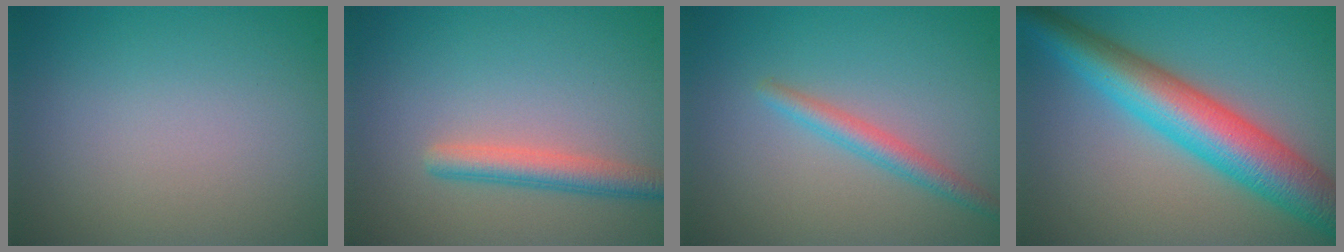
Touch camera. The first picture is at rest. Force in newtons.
{"total": 2.7, "press": 2.7, "slide": 0.3}
{"total": 2.2, "press": 2.2, "slide": 0.0}
{"total": 9.2, "press": 9.2, "slide": 0.2}